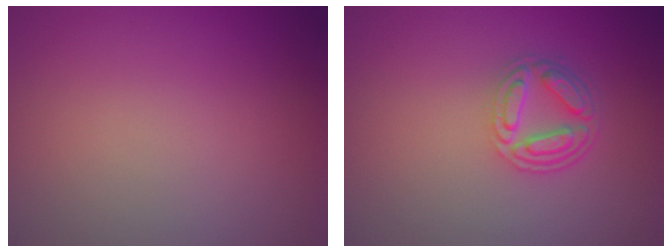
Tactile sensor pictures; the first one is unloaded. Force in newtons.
{"total": 4.1, "press": 3.2, "slide": 2.6}